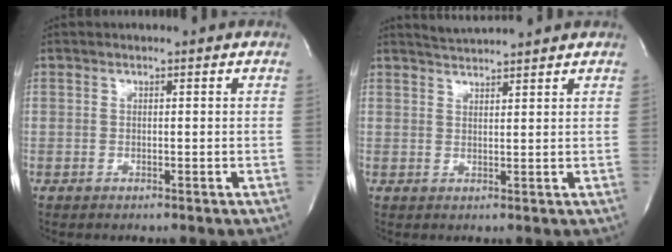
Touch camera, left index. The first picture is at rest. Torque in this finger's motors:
{"motor_torque": [0.27, -0.46, -0.09, -0.01]}